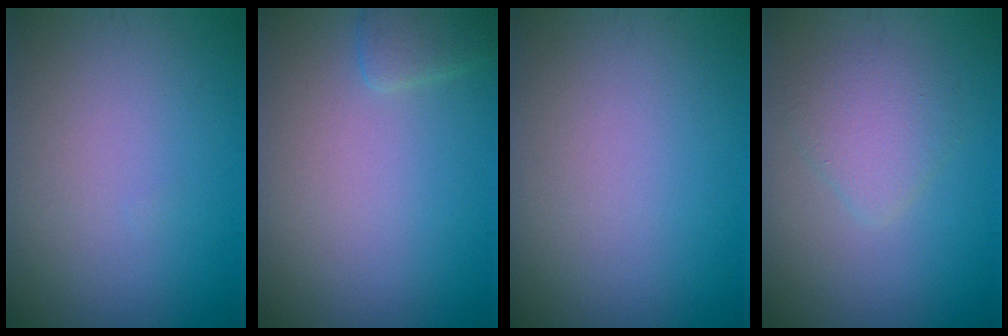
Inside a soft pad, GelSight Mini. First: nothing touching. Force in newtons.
{"total": 1.5, "press": 1.5, "slide": 0.1}
{"total": 0.0}
{"total": 2.5, "press": 2.5, "slide": 0.2}